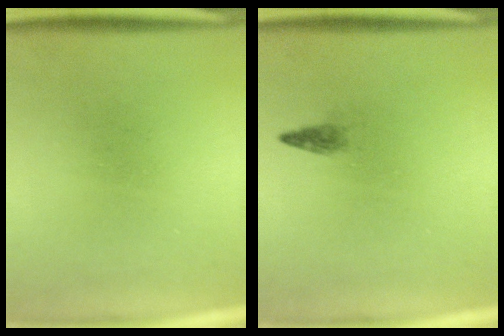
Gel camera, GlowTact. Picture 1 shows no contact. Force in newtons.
{"total": 1.0}